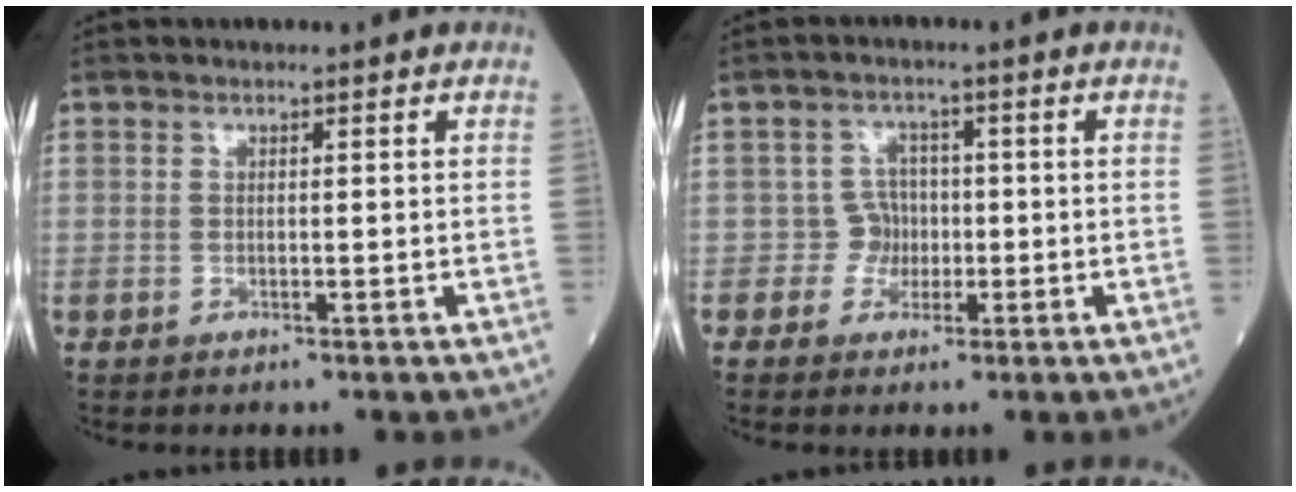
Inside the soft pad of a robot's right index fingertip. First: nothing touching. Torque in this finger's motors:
{"motor_torque": [0.07, 0.00, -0.05, -0.02]}